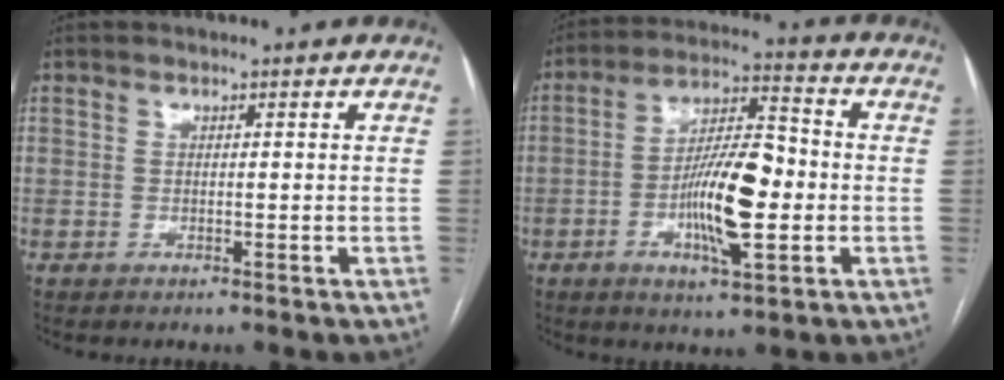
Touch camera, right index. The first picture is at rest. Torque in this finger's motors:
{"motor_torque": [2.14, 0.00, 0.36, 0.12]}